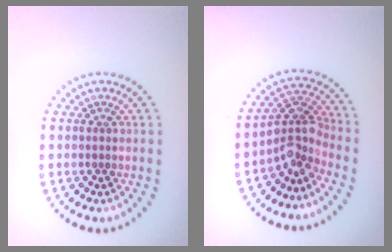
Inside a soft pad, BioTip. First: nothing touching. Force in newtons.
{"total": 3.6, "press": 2.6, "slide": 2.5}